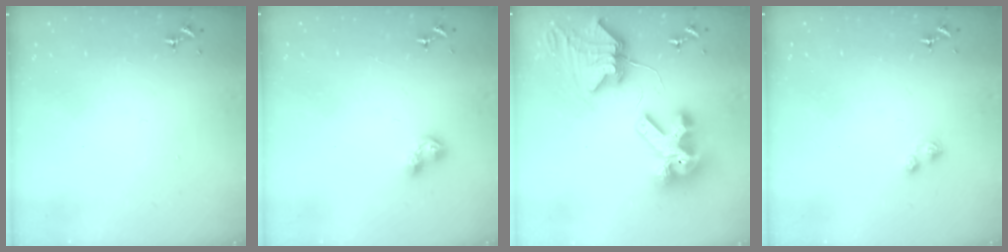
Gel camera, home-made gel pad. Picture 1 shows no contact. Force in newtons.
{"total": 6.9, "press": 6.8, "slide": 0.9}
{"total": 14.4, "press": 14.3, "slide": 1.9}
{"total": 4.4, "press": 4.3, "slide": 0.8}